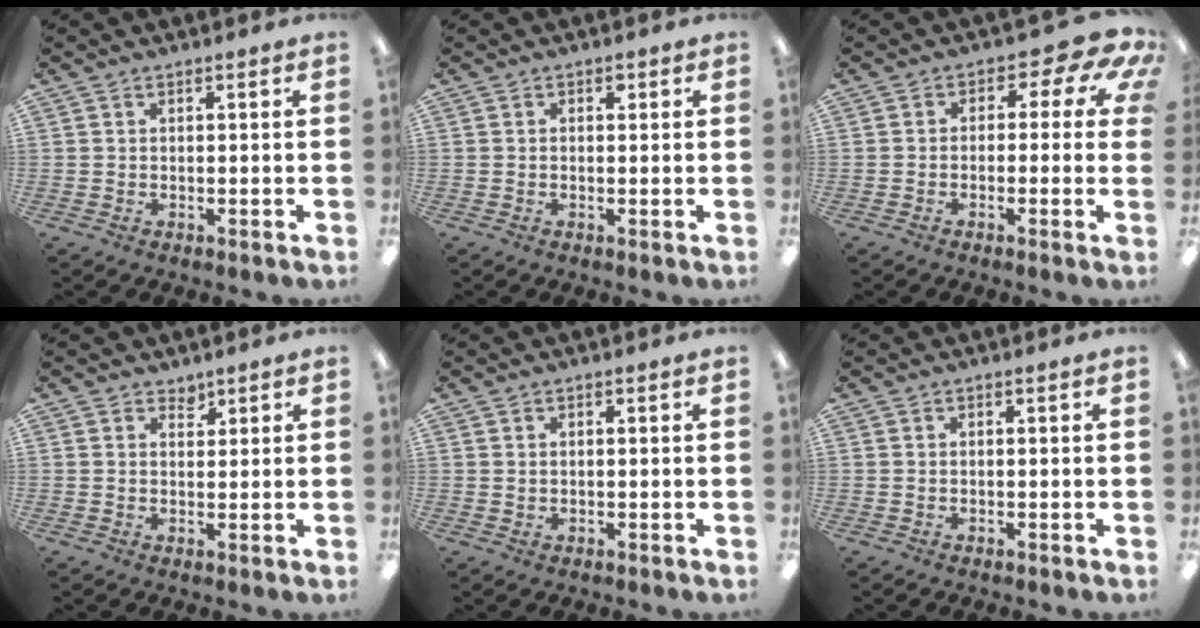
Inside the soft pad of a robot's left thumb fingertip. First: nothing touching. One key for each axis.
{"total": 1.0, "fx": 0.2, "fy": 0.7, "fz": 0.7, "tx": -0.015, "ty": 0.004, "tz": 0.003}
{"total": 6.6, "fx": 1.6, "fy": 3.7, "fz": 5.2, "tx": -0.063, "ty": -0.015, "tz": 0.024}
{"total": 2.1, "fx": 1.7, "fy": 1.2, "fz": 0.3, "tx": 0.009, "ty": -0.007, "tz": 0.028}
{"total": 0.7, "fx": 0.3, "fy": 0.6, "fz": 0.2, "tx": -0.004, "ty": 0.004, "tz": 0.005}
{"total": 0.0}